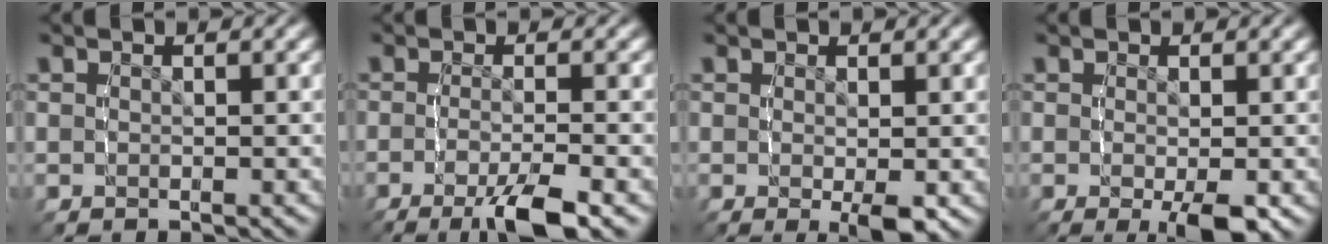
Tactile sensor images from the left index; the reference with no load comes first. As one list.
[{"total": 4.7, "force": [-2.9, 0.8, 3.6], "torque": [-0.061, -0.009, -0.044]}, {"total": 1.7, "force": [0.0, -0.1, 1.7], "torque": [-0.016, -0.010, -0.001]}, {"total": 2.5, "force": [-0.8, 0.3, 2.3], "torque": [-0.032, -0.012, -0.011]}]